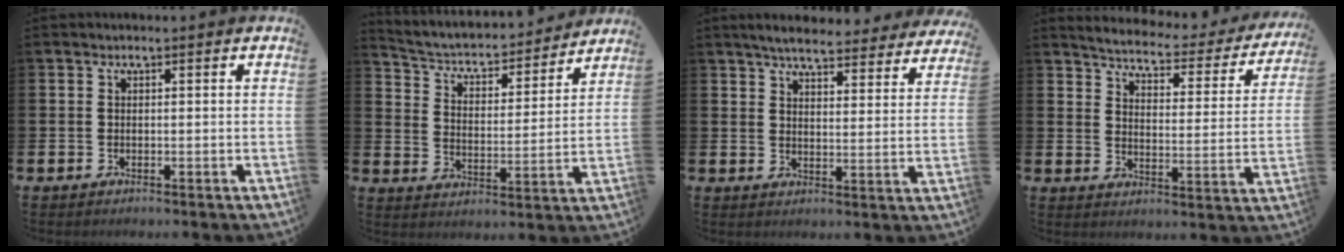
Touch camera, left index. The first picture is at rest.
{"total": 4.8, "force": [4.3, 1.5, 1.2], "torque": [-0.050, -0.040, 0.066]}
{"total": 5.6, "force": [5.3, 0.6, 1.5], "torque": [-0.043, -0.031, 0.091]}
{"total": 4.5, "force": [4.3, 0.8, 1.0], "torque": [-0.037, -0.041, 0.064]}